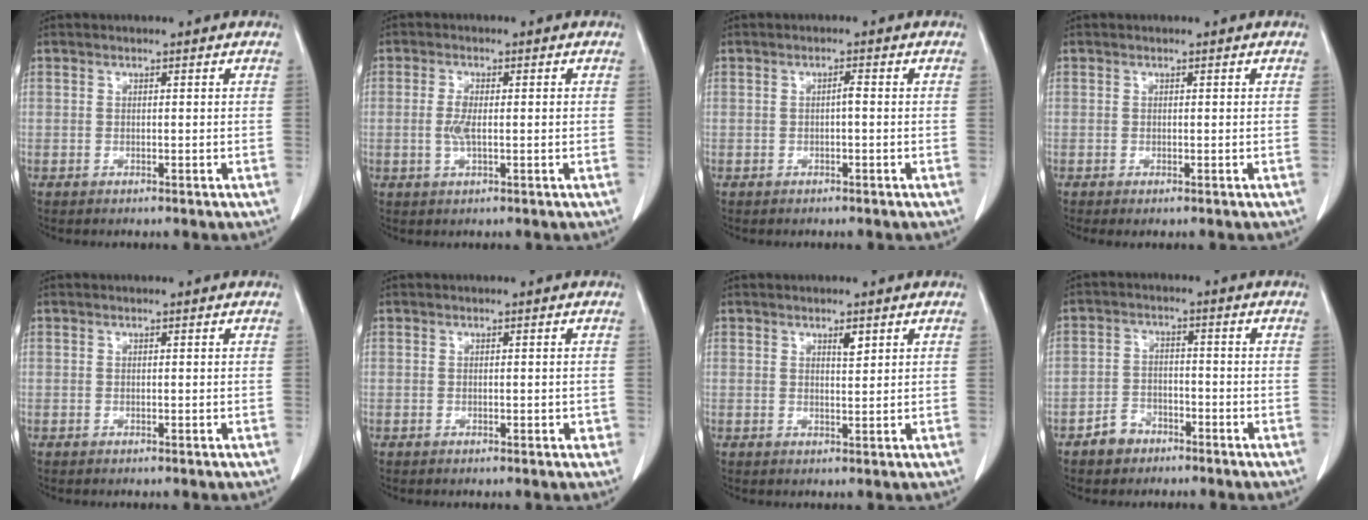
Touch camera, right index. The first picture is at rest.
{"total": 3.5, "force": [-0.2, 1.2, 3.3], "torque": [-0.073, 0.002, -0.004]}
{"total": 1.0, "force": [-0.2, 0.1, 1.0], "torque": [-0.015, 0.002, -0.002]}
{"total": 0.6, "force": [-0.2, 0.1, 0.5], "torque": [-0.009, -0.003, -0.002]}
{"total": 0.0}
{"total": 1.3, "force": [-0.2, 0.6, 1.1], "torque": [-0.013, 0.001, -0.001]}
{"total": 1.7, "force": [1.0, 0.4, 1.3], "torque": [-0.023, -0.005, 0.018]}
{"total": 4.2, "force": [-2.8, 2.9, 1.0], "torque": [-0.018, 0.011, -0.048]}